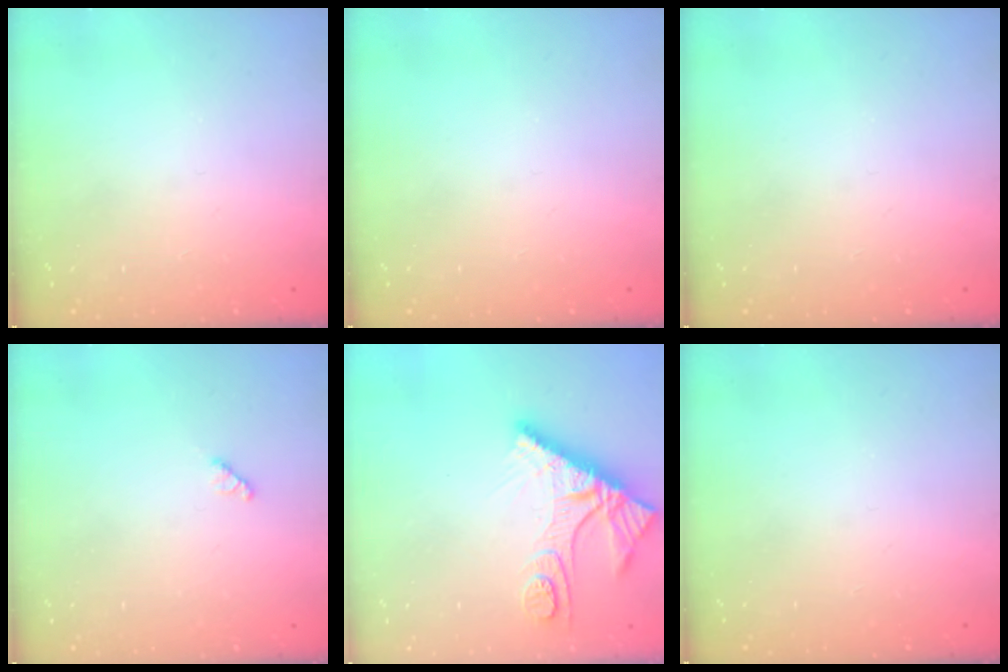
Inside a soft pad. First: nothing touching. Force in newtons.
{"total": 0.0}
{"total": 0.0}
{"total": 2.9, "press": 2.9, "slide": 0.3}
{"total": 11.8, "press": 11.7, "slide": 1.3}
{"total": 0.0}